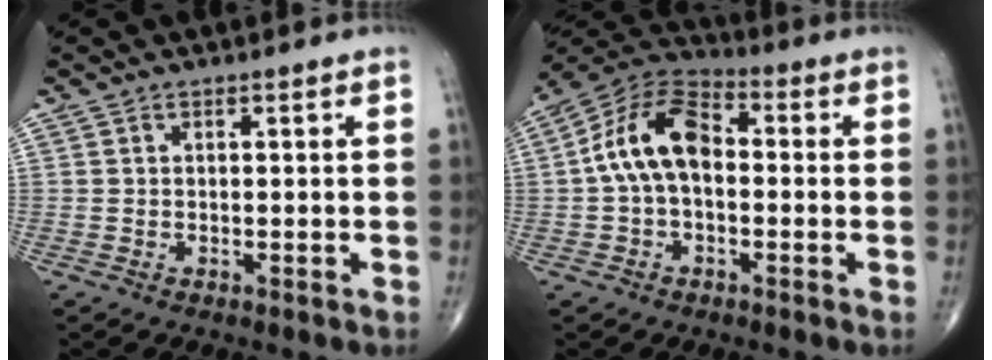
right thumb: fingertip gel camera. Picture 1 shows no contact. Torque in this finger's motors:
{"motor_torque": [1.61, 1.85, 0.44, -0.44, 0.17]}